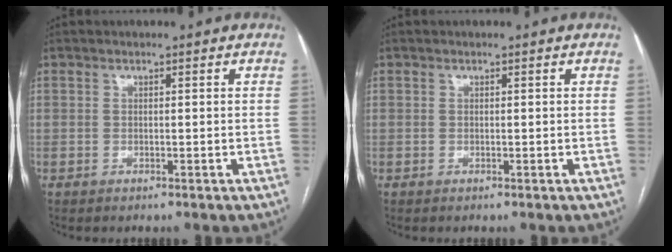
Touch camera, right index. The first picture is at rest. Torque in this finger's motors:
{"motor_torque": [-0.02, 0.16, 0.03, 0.00]}